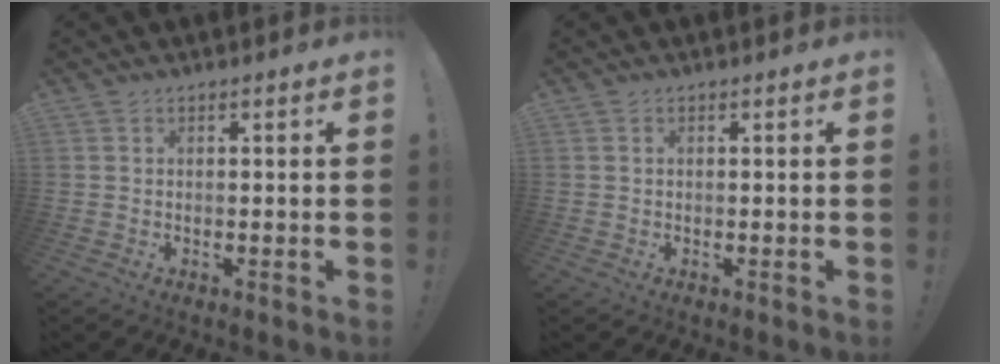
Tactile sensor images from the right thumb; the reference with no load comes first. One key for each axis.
{"total": 0.0}